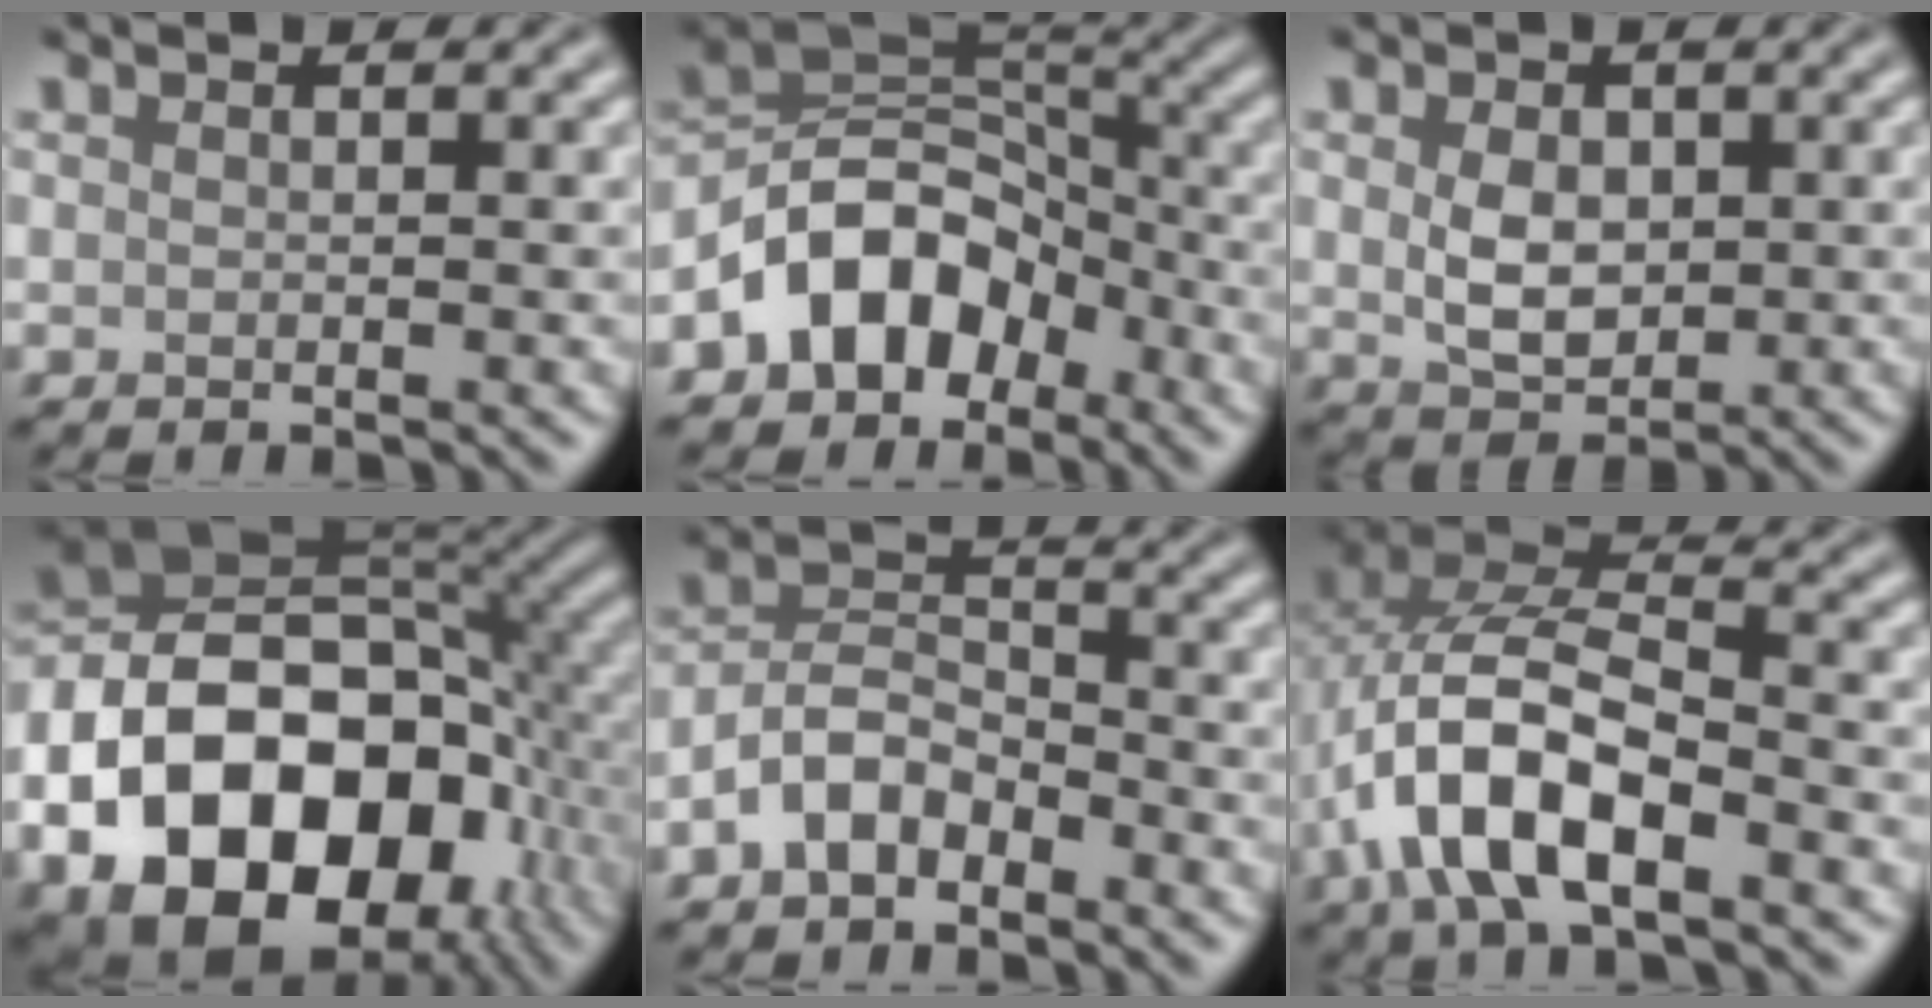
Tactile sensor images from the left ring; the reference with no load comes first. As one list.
[{"total": 7.8, "force": [-4.1, 5.3, 4.0], "torque": [-0.043, 0.013, -0.088]}, {"total": 3.6, "force": [0.3, 2.5, 2.6], "torque": [-0.053, -0.003, 0.008]}, {"total": 18.4, "force": [-6.9, 12.5, 11.5], "torque": [-0.213, -0.020, -0.117]}, {"total": 4.3, "force": [-2.6, 2.5, 2.4], "torque": [-0.046, 0.012, -0.060]}, {"total": 9.4, "force": [-3.5, 4.4, 7.6], "torque": [-0.151, 0.012, -0.071]}]